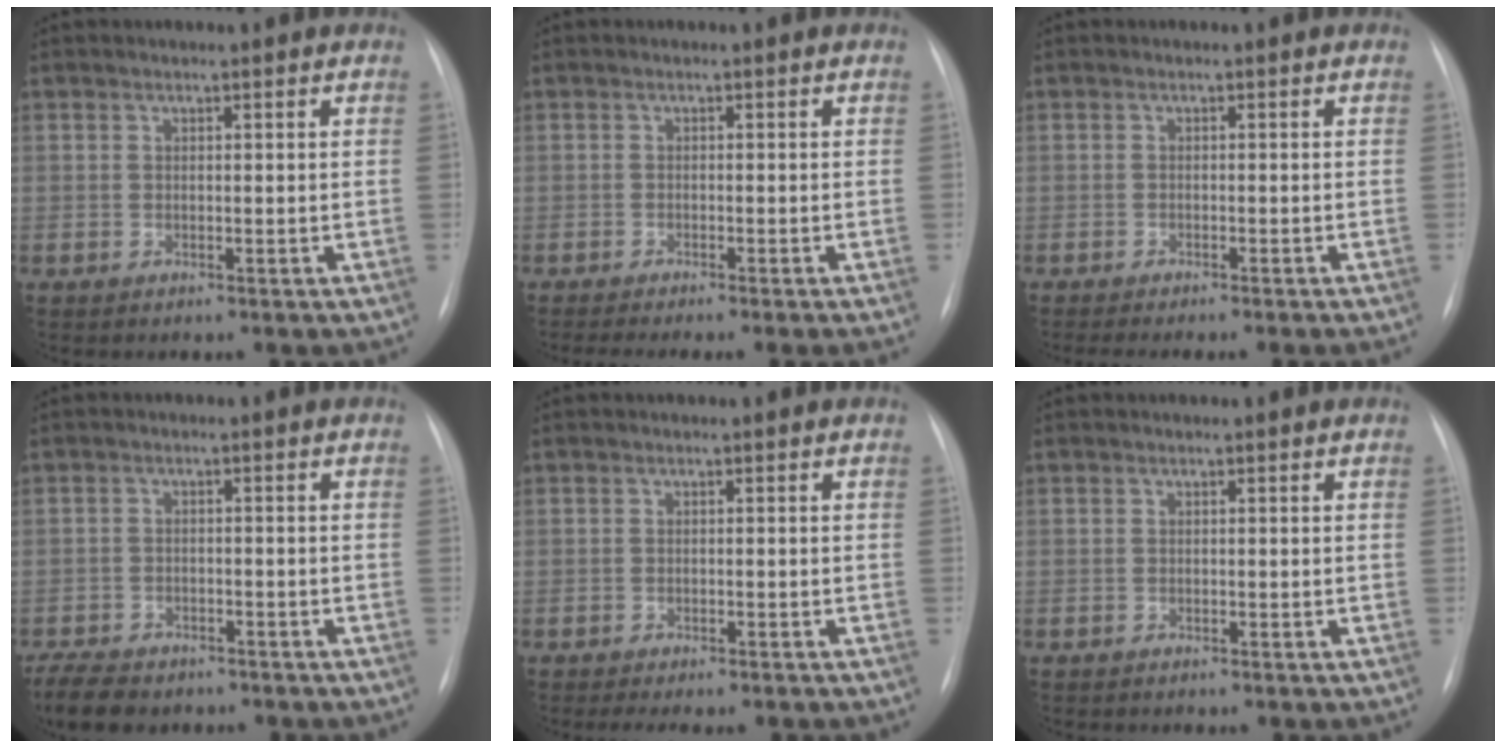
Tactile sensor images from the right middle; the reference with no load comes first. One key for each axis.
{"total": 6.1, "fx": -5.1, "fy": -0.9, "fz": 3.3, "tx": -0.028, "ty": -0.010, "tz": -0.075}
{"total": 5.9, "fx": -5.1, "fy": -0.4, "fz": 3.1, "tx": -0.026, "ty": -0.006, "tz": -0.071}
{"total": 9.0, "fx": -7.2, "fy": 4.0, "fz": 3.6, "tx": -0.072, "ty": -0.010, "tz": -0.111}
{"total": 5.9, "fx": -5.0, "fy": 1.3, "fz": 2.9, "tx": -0.034, "ty": -0.002, "tz": -0.065}
{"total": 0.0}